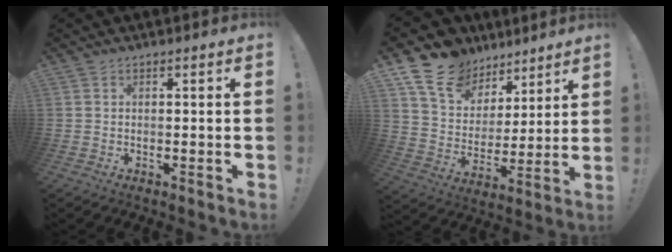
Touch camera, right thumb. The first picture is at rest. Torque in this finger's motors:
{"motor_torque": [-0.61, 1.38, 0.82, 0.86, 0.04]}